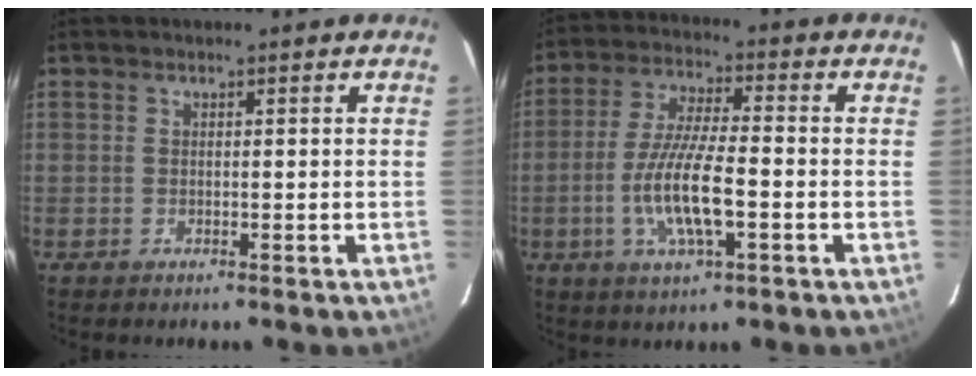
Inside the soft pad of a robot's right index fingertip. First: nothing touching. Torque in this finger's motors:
{"motor_torque": [0.98, -0.60, 0.50, 0.21]}